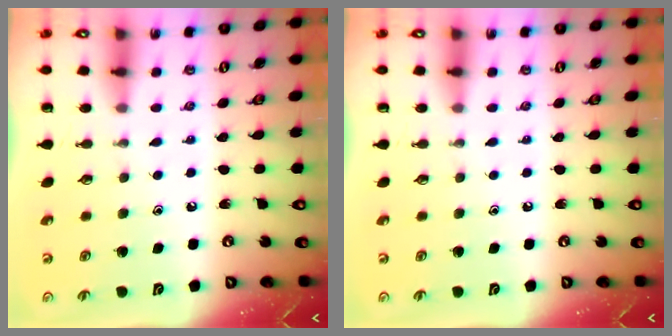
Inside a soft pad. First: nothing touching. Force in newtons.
{"total": 0.0}